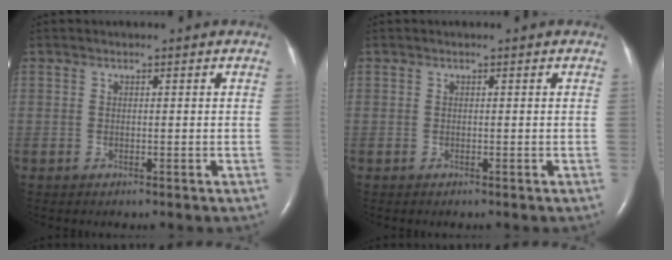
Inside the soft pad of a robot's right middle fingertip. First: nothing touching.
{"total": 0.0}